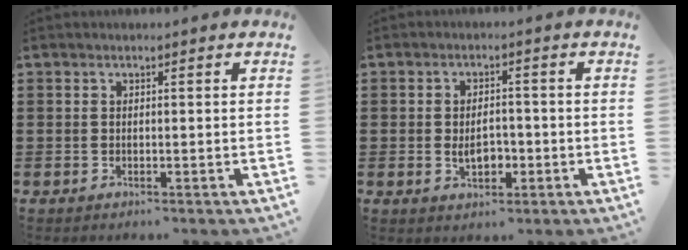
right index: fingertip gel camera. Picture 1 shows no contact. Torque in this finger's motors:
{"motor_torque": [2.14, 0.00, 0.19, 0.08]}